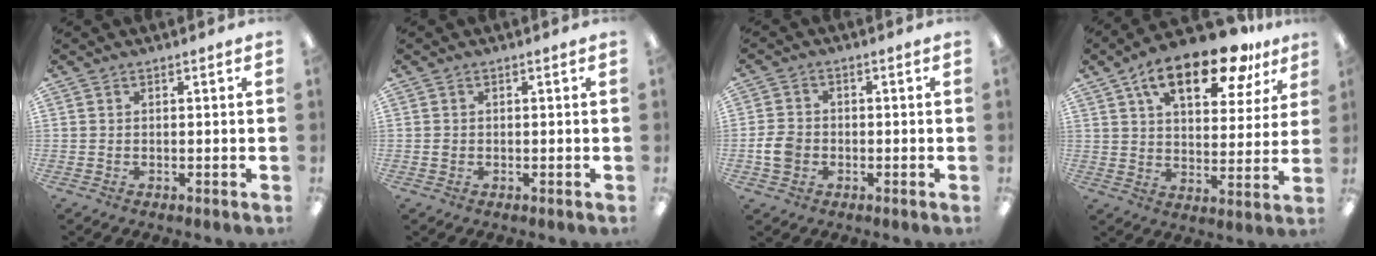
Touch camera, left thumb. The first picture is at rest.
{"total": 0.7, "force": [-0.1, 0.7, 0.2], "torque": [-0.003, 0.005, -0.003]}
{"total": 5.4, "force": [-1.3, 4.3, 2.9], "torque": [-0.055, 0.004, -0.025]}
{"total": 18.6, "force": [11.5, 7.9, 12.2], "torque": [-0.189, -0.049, 0.191]}